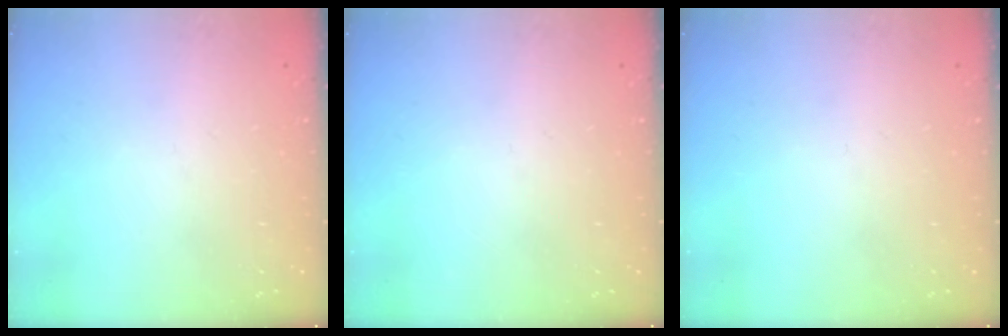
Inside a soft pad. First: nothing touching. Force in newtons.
{"total": 0.0}
{"total": 0.0}